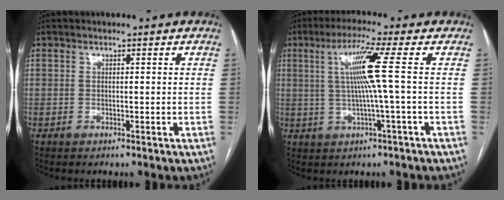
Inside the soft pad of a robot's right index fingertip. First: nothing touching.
{"total": 7.4, "force": [1.0, -1.8, 7.1], "torque": [-0.133, 0.006, 0.026]}